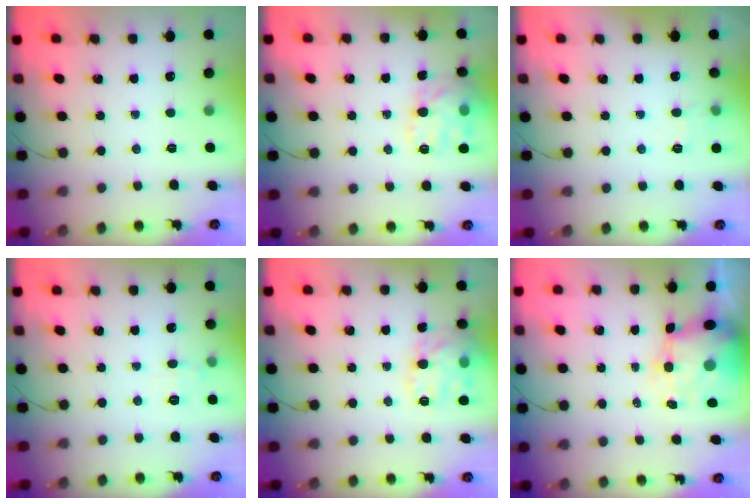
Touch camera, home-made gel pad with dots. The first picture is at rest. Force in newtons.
{"total": 12.2, "press": 12.2, "slide": 1.0}
{"total": 7.5, "press": 7.3, "slide": 2.0}
{"total": 7.4, "press": 7.2, "slide": 1.8}
{"total": 12.2, "press": 12.2, "slide": 1.0}
{"total": 8.5, "press": 8.2, "slide": 2.4}